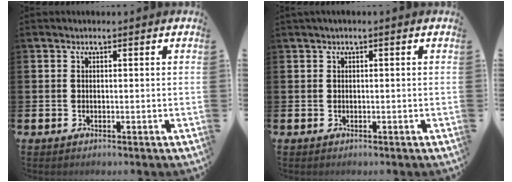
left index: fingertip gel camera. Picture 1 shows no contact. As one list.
[{"total": 0.5, "force": [0.0, 0.0, 0.5], "torque": [-0.016, 0.004, 0.000]}]